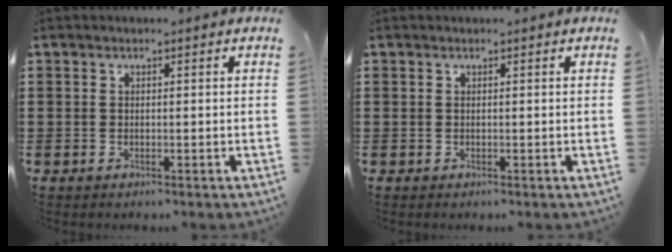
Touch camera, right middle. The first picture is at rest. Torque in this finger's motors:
{"motor_torque": [0.83, -0.87, 0.05, -0.01]}